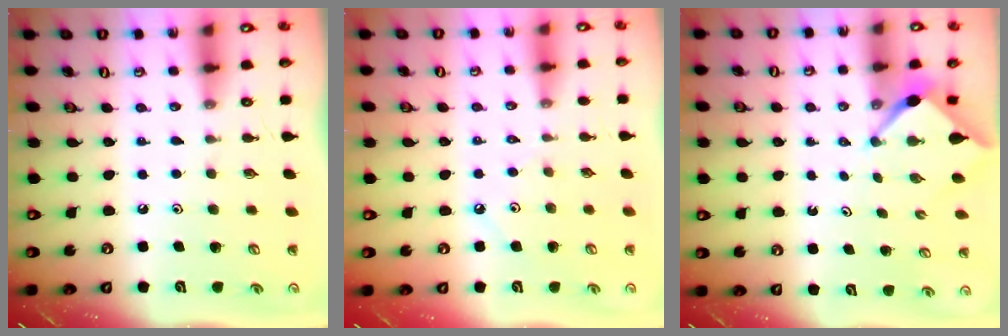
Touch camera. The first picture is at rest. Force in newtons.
{"total": 2.2, "press": 2.2, "slide": 0.3}
{"total": 2.5, "press": 2.5, "slide": 0.3}